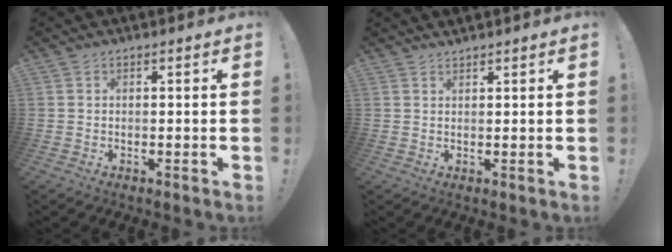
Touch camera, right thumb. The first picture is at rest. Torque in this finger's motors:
{"motor_torque": [-0.11, -0.11, -0.02, 0.11, 0.00]}